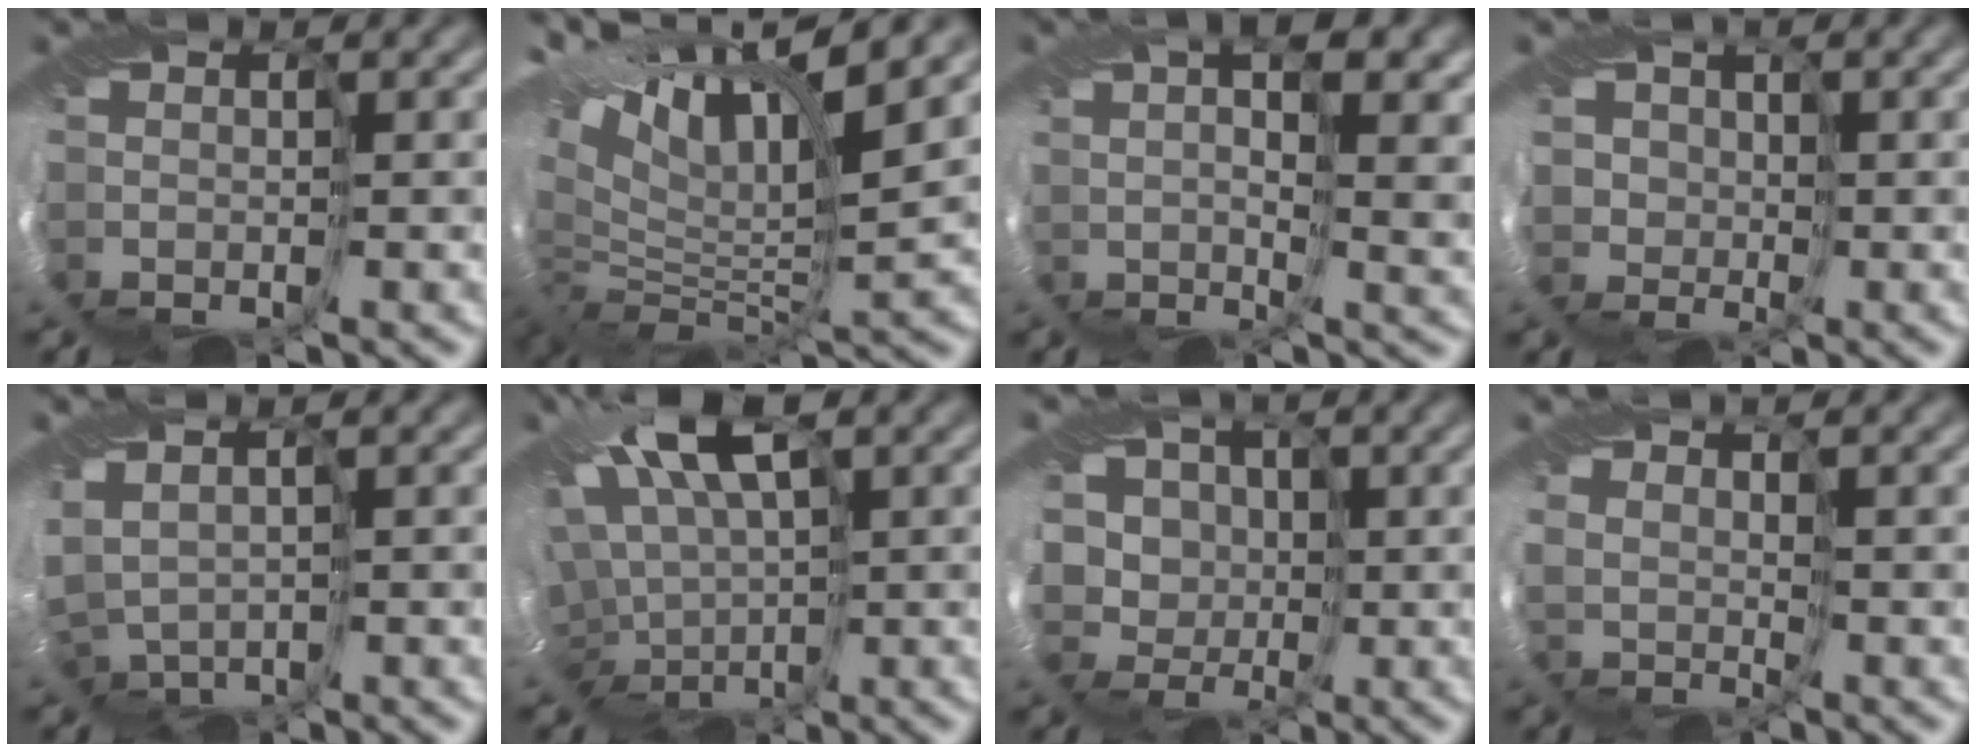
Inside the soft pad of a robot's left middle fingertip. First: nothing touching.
{"total": 11.3, "force": [6.5, 4.5, 8.1], "torque": [-0.188, 0.013, 0.126]}
{"total": 6.8, "force": [3.1, 2.4, 5.5], "torque": [-0.081, 0.023, 0.042]}
{"total": 2.8, "force": [1.9, 0.9, -1.8], "torque": [0.014, -0.001, 0.040]}
{"total": 1.9, "force": [1.1, 1.4, 0.9], "torque": [-0.034, 0.004, 0.033]}
{"total": 9.5, "force": [2.3, 5.6, 7.3], "torque": [-0.151, -0.021, 0.066]}
{"total": 4.7, "force": [3.1, 3.6, 0.0], "torque": [-0.015, 0.012, 0.050]}
{"total": 2.6, "force": [1.9, -1.2, -1.4], "torque": [0.016, -0.001, 0.039]}